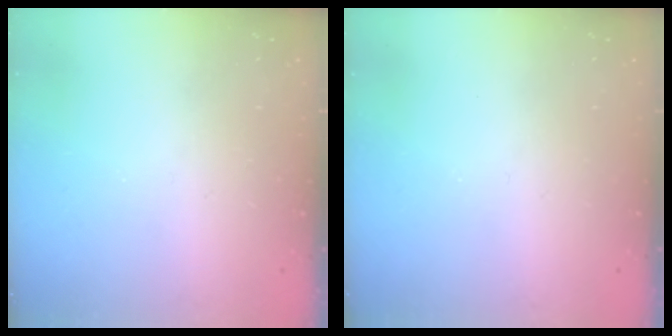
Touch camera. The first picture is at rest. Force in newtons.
{"total": 0.0}